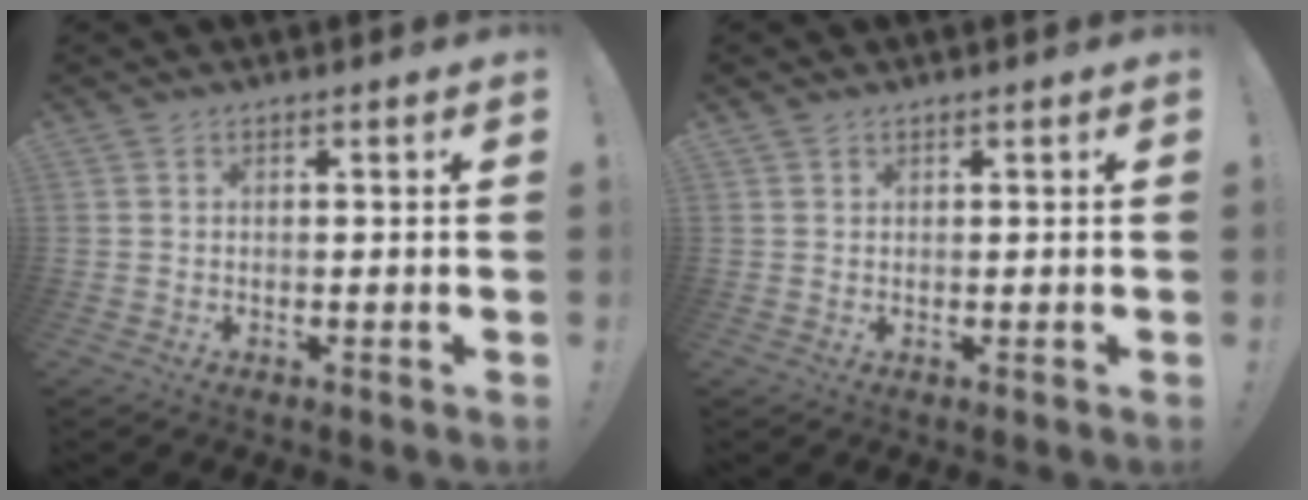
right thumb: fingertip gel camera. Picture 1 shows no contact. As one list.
[{"total": 0.9, "force": [0.8, 0.3, 0.1], "torque": [0.003, -0.005, 0.015]}]